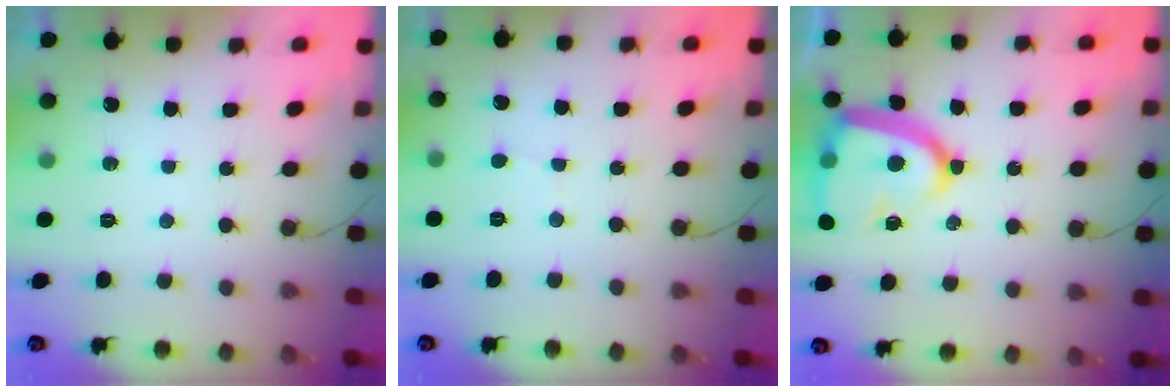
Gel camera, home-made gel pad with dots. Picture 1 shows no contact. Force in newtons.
{"total": 0.7, "press": 0.7, "slide": 0.0}
{"total": 18.0, "press": 17.9, "slide": 1.7}